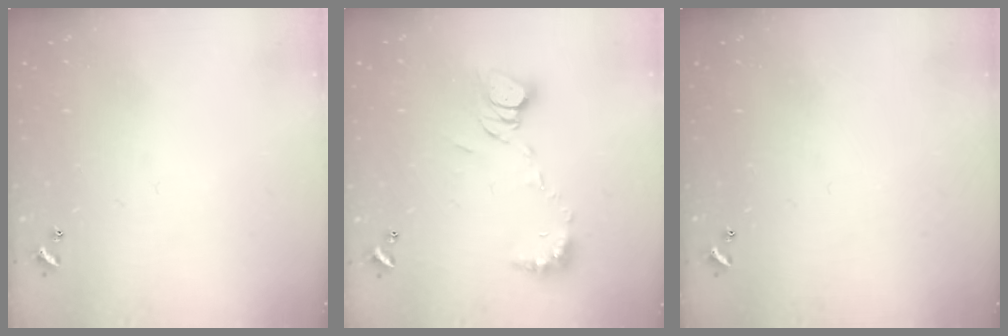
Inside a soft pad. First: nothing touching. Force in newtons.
{"total": 8.2, "press": 8.1, "slide": 0.8}
{"total": 0.0}